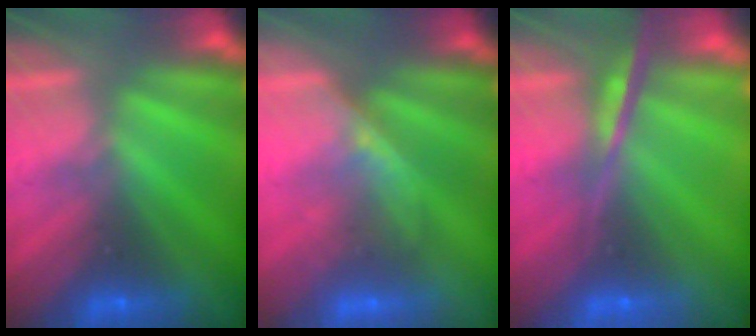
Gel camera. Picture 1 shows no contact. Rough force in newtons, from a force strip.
{"total": 2.2}
{"total": 8.7}